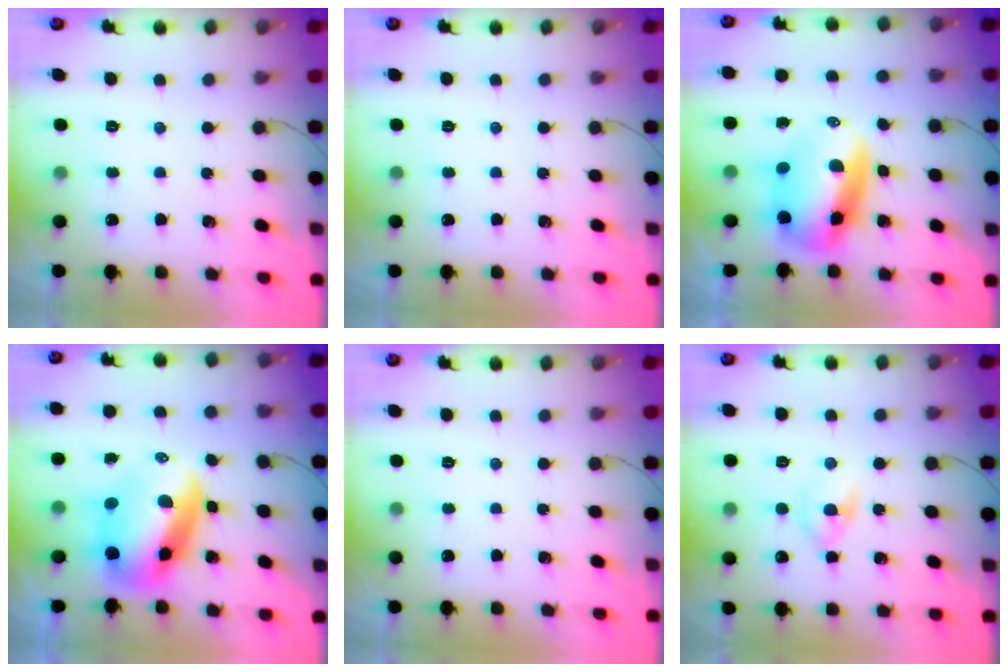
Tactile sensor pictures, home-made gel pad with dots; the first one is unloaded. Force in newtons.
{"total": 0.0}
{"total": 9.8, "press": 9.5, "slide": 2.5}
{"total": 11.8, "press": 11.4, "slide": 3.1}
{"total": 0.0}
{"total": 2.6, "press": 2.3, "slide": 1.3}